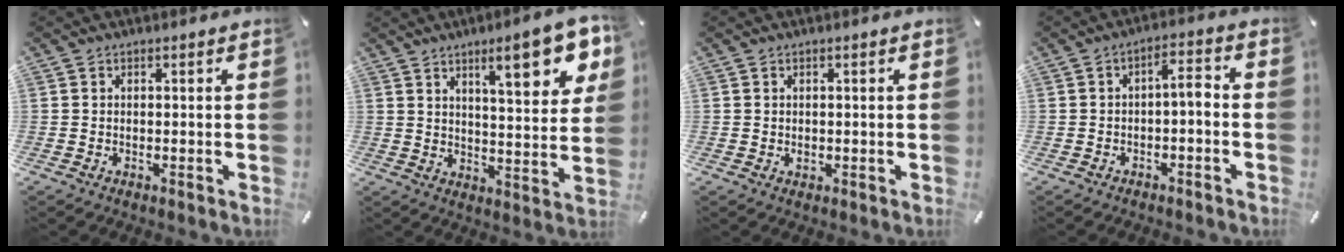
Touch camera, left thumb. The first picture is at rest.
{"total": 14.5, "force": [7.8, 4.3, 11.5], "torque": [-0.151, -0.036, 0.117]}
{"total": 0.8, "force": [0.0, 0.7, 0.4], "torque": [-0.008, 0.003, -0.002]}
{"total": 4.6, "force": [-1.7, 1.8, 3.8], "torque": [-0.068, 0.021, -0.036]}